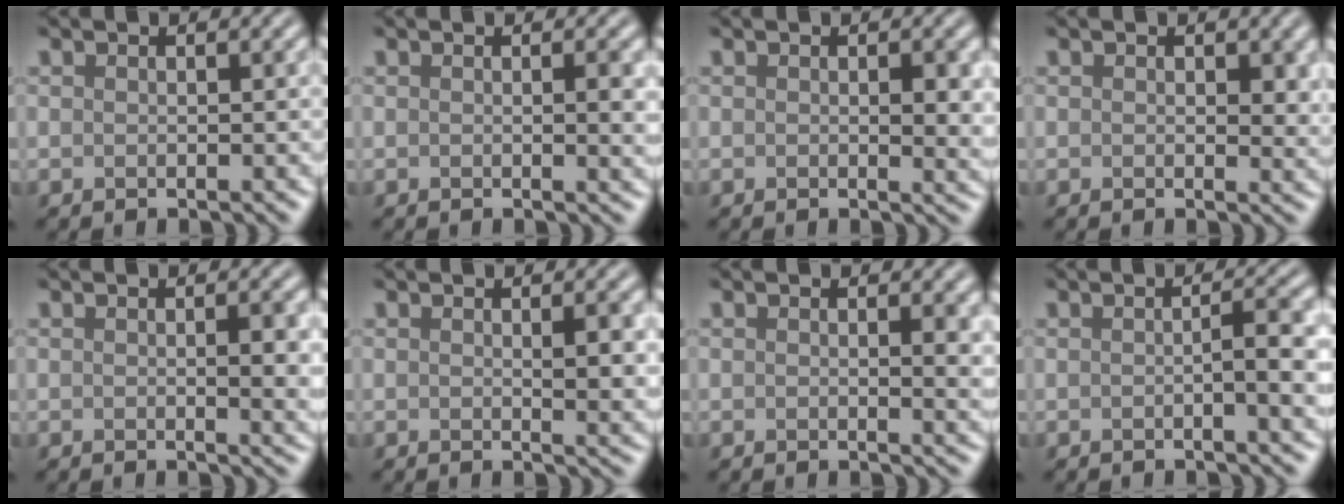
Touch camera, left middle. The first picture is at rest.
{"total": 1.8, "force": [0.1, 0.4, 1.7], "torque": [-0.020, -0.002, -0.002]}
{"total": 2.2, "force": [0.2, 0.7, 2.0], "torque": [-0.024, -0.008, 0.004]}
{"total": 2.3, "force": [0.6, 1.3, 1.8], "torque": [-0.017, -0.004, 0.007]}
{"total": 2.7, "force": [0.1, 0.6, 2.6], "torque": [-0.032, -0.003, 0.001]}
{"total": 2.5, "force": [0.4, 0.6, 2.4], "torque": [-0.029, -0.005, 0.007]}
{"total": 2.4, "force": [0.5, 0.7, 2.2], "torque": [-0.017, -0.002, 0.006]}
{"total": 3.6, "force": [-0.3, 0.8, 3.5], "torque": [-0.046, 0.004, -0.009]}